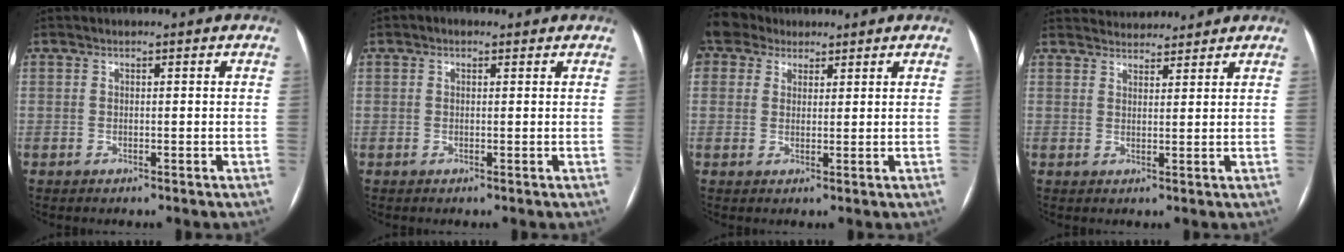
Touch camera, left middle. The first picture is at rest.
{"total": 1.2, "force": [0.7, 0.8, 0.6], "torque": [-0.014, 0.014, 0.006]}
{"total": 6.1, "force": [4.5, 3.9, 1.0], "torque": [-0.027, 0.032, 0.090]}
{"total": 6.8, "force": [6.6, 1.3, 1.1], "torque": [-0.016, 0.025, 0.094]}